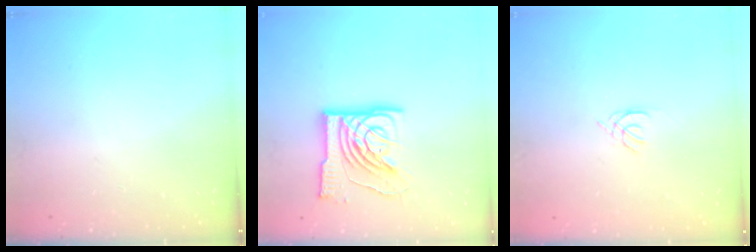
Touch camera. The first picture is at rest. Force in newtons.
{"total": 13.9, "press": 13.8, "slide": 1.8}
{"total": 1.2, "press": 1.2, "slide": 0.3}